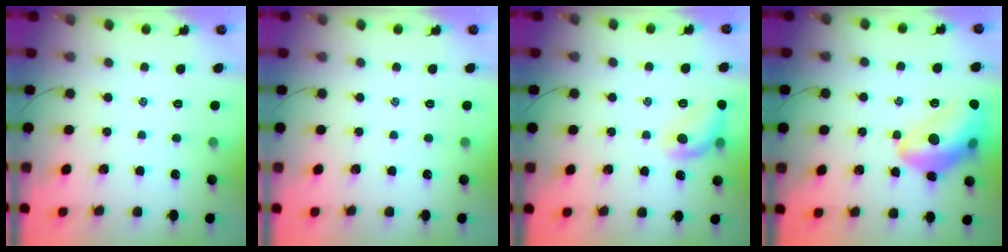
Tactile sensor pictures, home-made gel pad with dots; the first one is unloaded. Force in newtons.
{"total": 0.0}
{"total": 10.7, "press": 10.7, "slide": 0.5}
{"total": 17.3, "press": 17.1, "slide": 2.7}